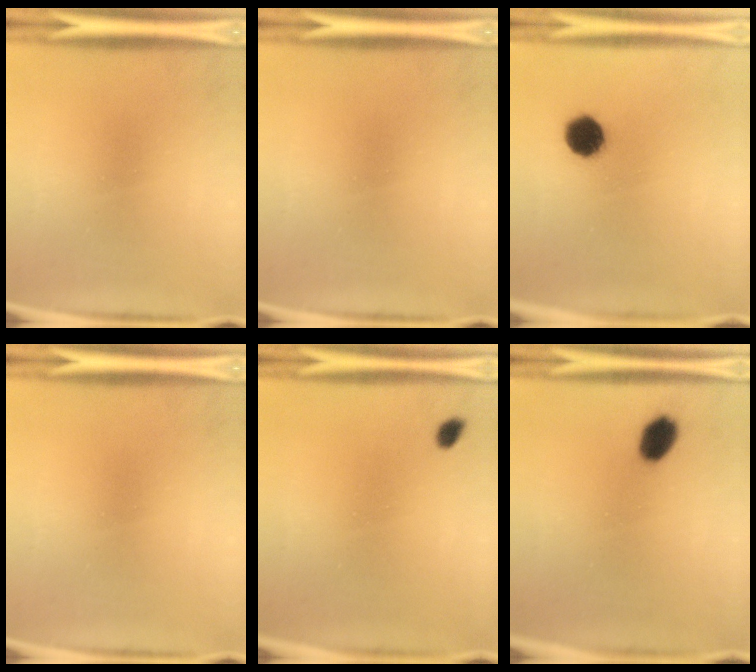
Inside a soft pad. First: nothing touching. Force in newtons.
{"total": 0.0}
{"total": 7.2}
{"total": 0.0}
{"total": 1.3}
{"total": 5.5}